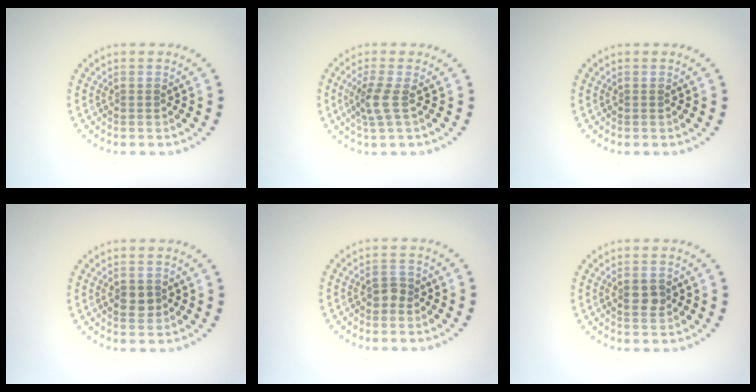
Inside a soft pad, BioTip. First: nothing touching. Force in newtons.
{"total": 2.2, "press": 1.8, "slide": 1.3}
{"total": 0.0}
{"total": 1.8, "press": 1.8, "slide": 0.3}
{"total": 1.5, "press": 1.4, "slide": 0.5}
{"total": 2.0, "press": 2.0, "slide": 0.2}